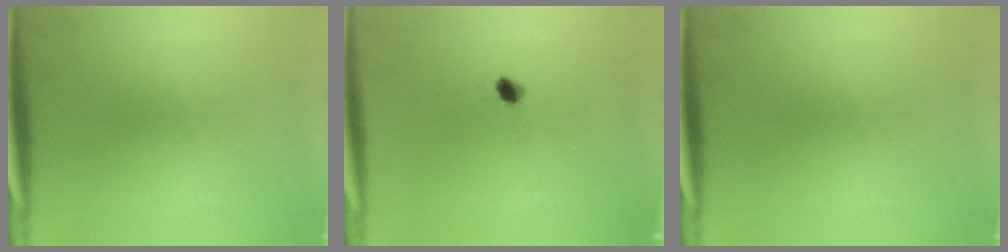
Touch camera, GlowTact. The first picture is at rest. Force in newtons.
{"total": 1.9}
{"total": 0.0}